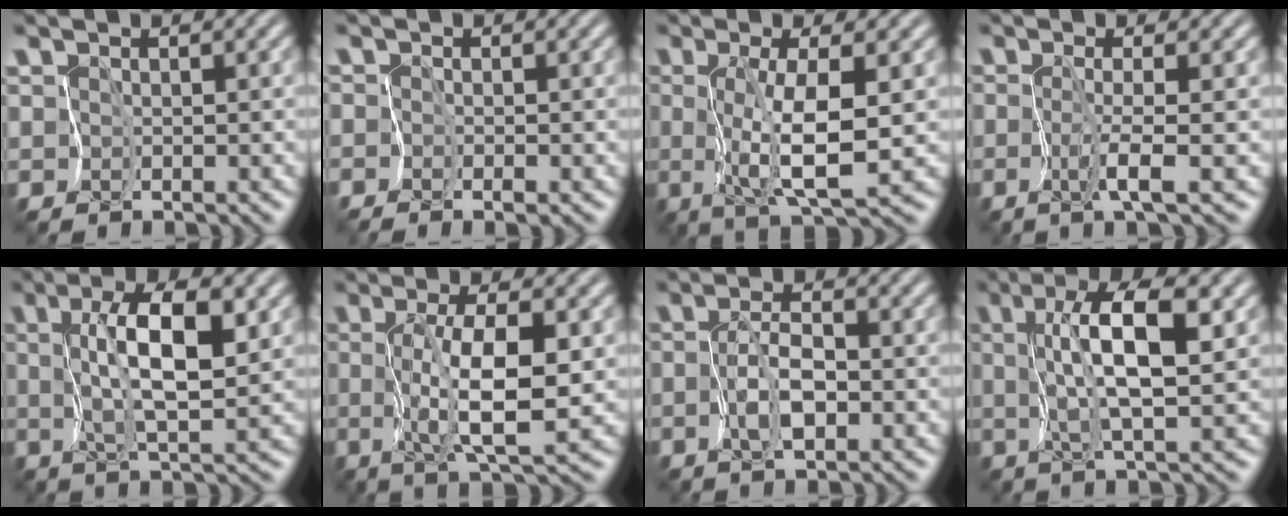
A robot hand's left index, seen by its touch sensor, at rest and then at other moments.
{"total": 0.8, "force": [-0.8, -0.1, 0.2], "torque": [-0.008, -0.004, -0.018]}
{"total": 5.2, "force": [0.1, 0.5, 5.2], "torque": [-0.098, -0.006, 0.005]}
{"total": 2.0, "force": [-0.7, -0.6, 1.8], "torque": [-0.042, -0.003, -0.016]}
{"total": 5.8, "force": [1.2, 1.4, 5.5], "torque": [-0.101, 0.003, 0.022]}
{"total": 6.0, "force": [-0.2, 1.0, 5.9], "torque": [-0.108, -0.005, -0.001]}
{"total": 2.5, "force": [-0.8, 0.9, 2.2], "torque": [-0.051, -0.002, -0.016]}
{"total": 6.3, "force": [1.4, 1.2, 6.1], "torque": [-0.106, 0.007, 0.022]}